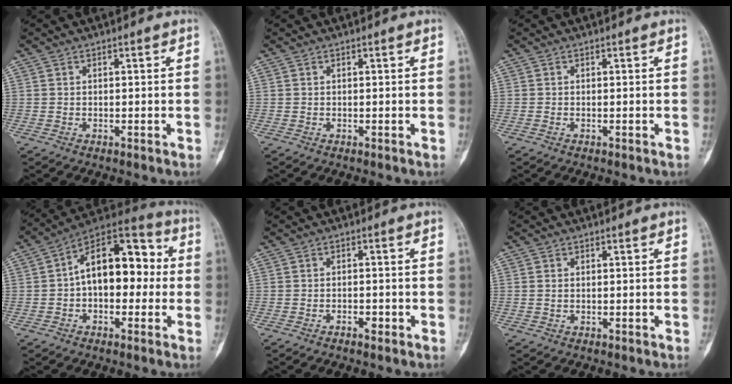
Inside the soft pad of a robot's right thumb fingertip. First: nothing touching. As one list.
[{"total": 0.0}, {"total": 0.0}, {"total": 16.1, "force": [0.5, 9.7, 12.8], "torque": [-0.156, 0.049, -0.008]}, {"total": 1.7, "force": [-1.1, 0.8, 1.1], "torque": [-0.019, 0.007, -0.018]}, {"total": 0.6, "force": [0.1, 0.5, 0.4], "torque": [-0.007, 0.000, 0.003]}]